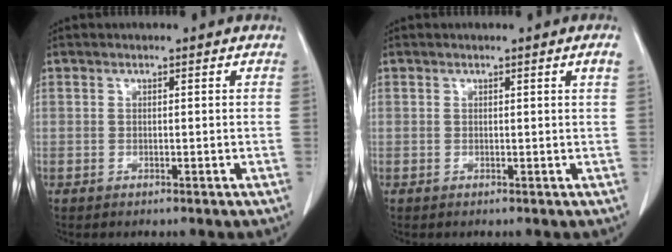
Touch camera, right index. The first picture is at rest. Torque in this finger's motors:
{"motor_torque": [0.01, -0.01, -0.01, 0.00]}